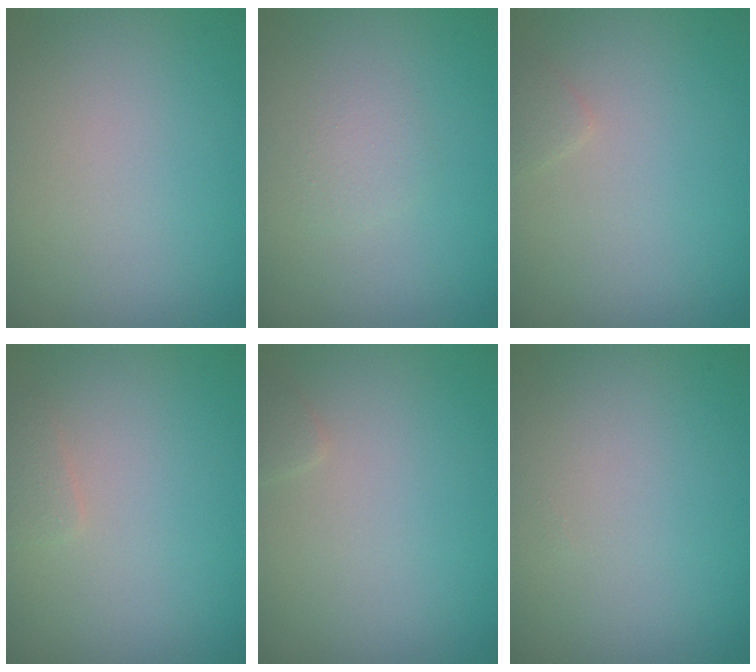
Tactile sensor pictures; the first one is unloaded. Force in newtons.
{"total": 1.0, "press": 1.0, "slide": 0.0}
{"total": 0.8, "press": 0.7, "slide": 0.1}
{"total": 0.9, "press": 0.9, "slide": 0.0}
{"total": 0.7, "press": 0.7, "slide": 0.0}
{"total": 0.0}